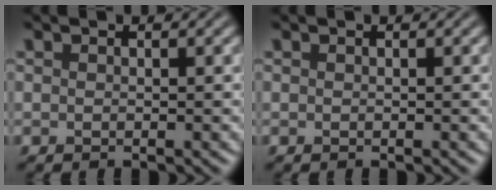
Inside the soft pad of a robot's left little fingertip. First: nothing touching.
{"total": 0.0}